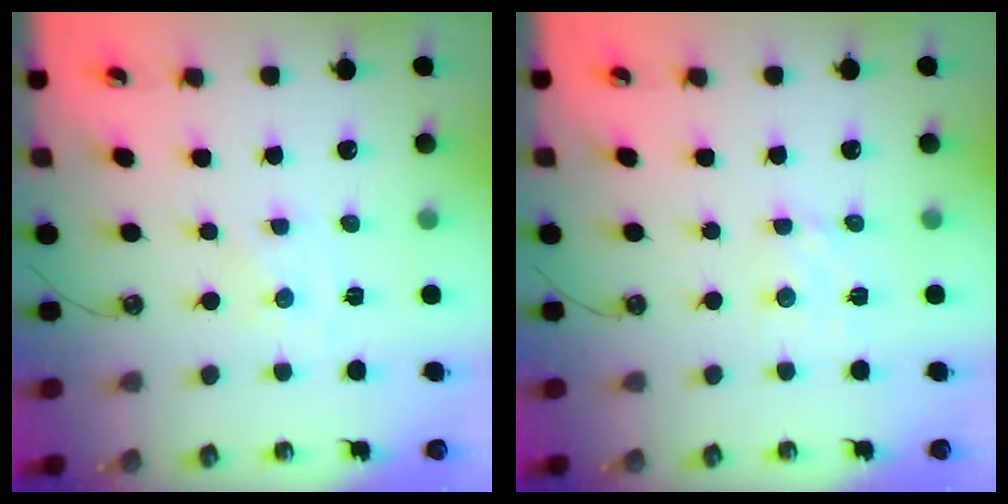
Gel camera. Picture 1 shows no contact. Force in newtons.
{"total": 2.8, "press": 2.8, "slide": 0.4}